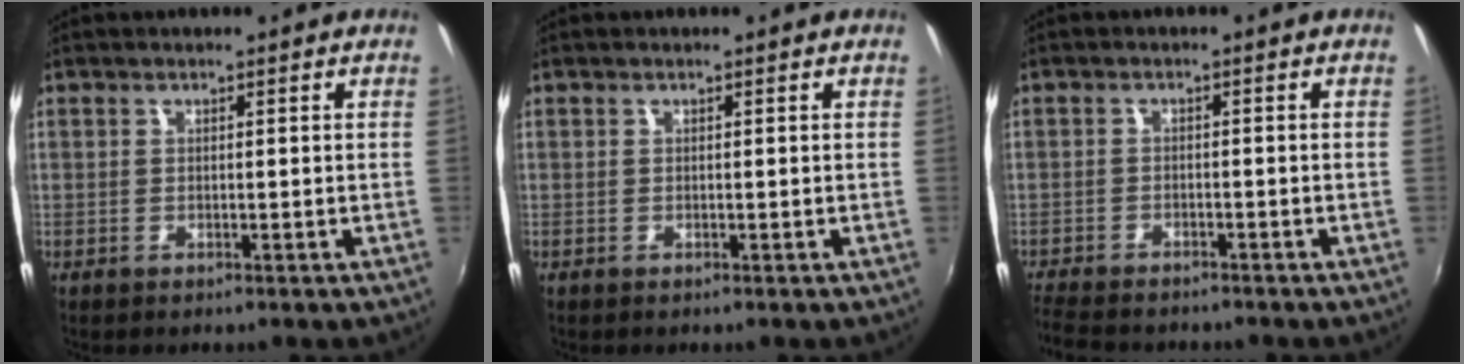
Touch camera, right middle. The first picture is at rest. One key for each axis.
{"total": 0.0}
{"total": 8.3, "fx": -7.5, "fy": 2.1, "fz": 2.9, "tx": -0.085, "ty": -0.022, "tz": -0.126}